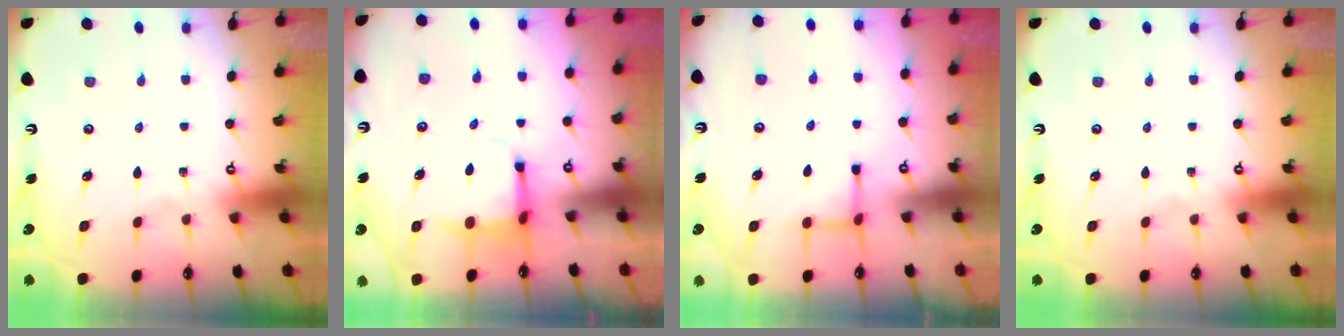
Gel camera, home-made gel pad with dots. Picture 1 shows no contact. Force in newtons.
{"total": 4.4, "press": 4.3, "slide": 1.2}
{"total": 3.7, "press": 3.6, "slide": 0.6}
{"total": 0.0}